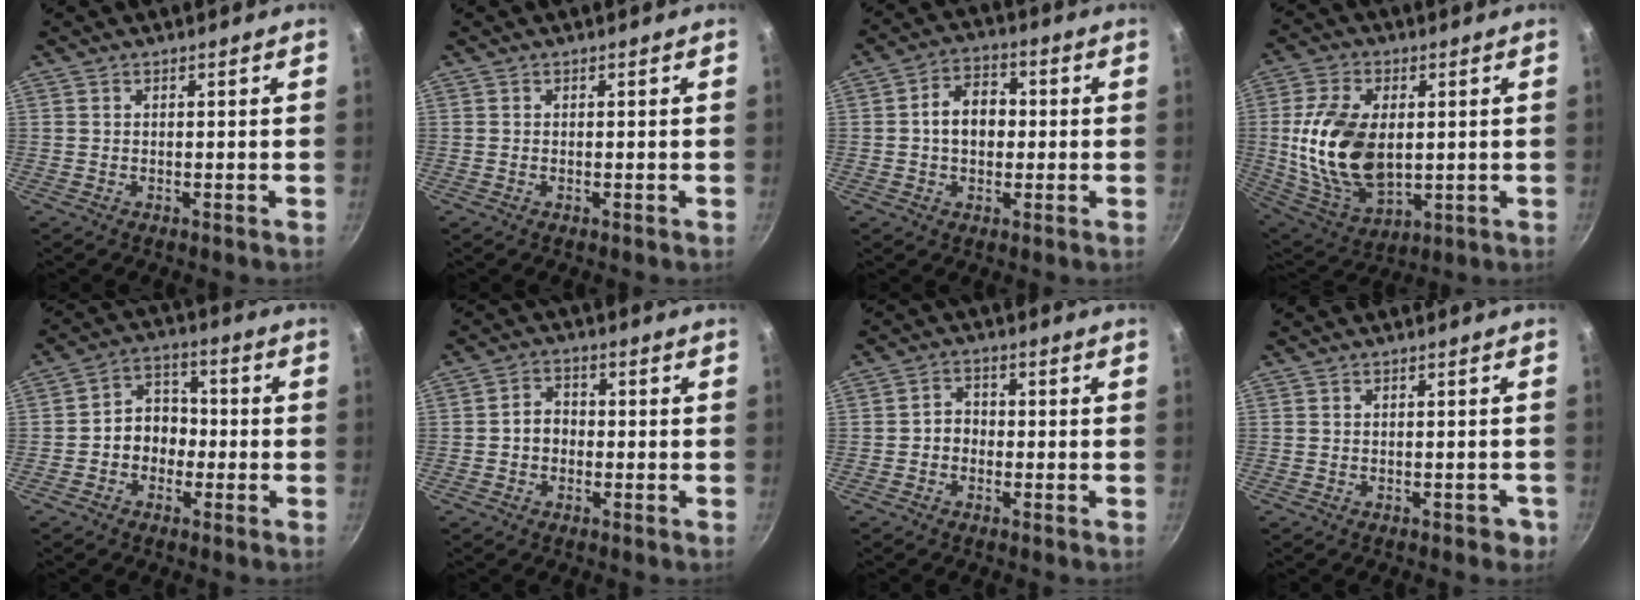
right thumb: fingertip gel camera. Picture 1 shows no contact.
{"total": 0.0}
{"total": 8.3, "force": [0.1, 6.1, 5.7], "torque": [-0.062, 0.020, -0.007]}
{"total": 18.5, "force": [1.0, 11.3, 14.6], "torque": [-0.266, -0.010, 0.032]}
{"total": 7.7, "force": [-1.5, 6.3, 4.2], "torque": [-0.020, 0.030, -0.035]}
{"total": 4.5, "force": [-0.6, 3.6, 2.5], "torque": [-0.019, 0.015, -0.015]}
{"total": 3.5, "force": [-0.8, 2.9, 1.7], "torque": [-0.008, 0.015, -0.017]}
{"total": 2.1, "force": [-0.9, 1.3, 1.3], "torque": [0.004, 0.019, 0.001]}